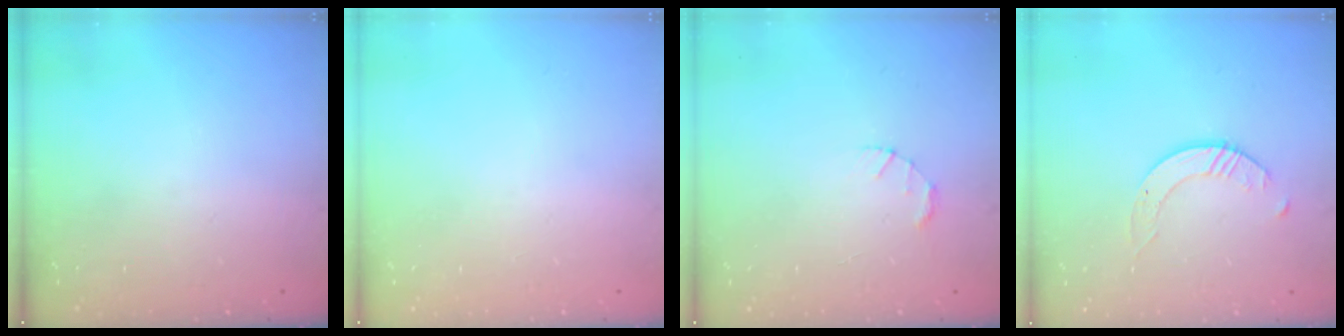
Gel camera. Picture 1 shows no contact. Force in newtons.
{"total": 0.0}
{"total": 1.5, "press": 1.5, "slide": 0.3}
{"total": 2.6, "press": 2.6, "slide": 0.3}